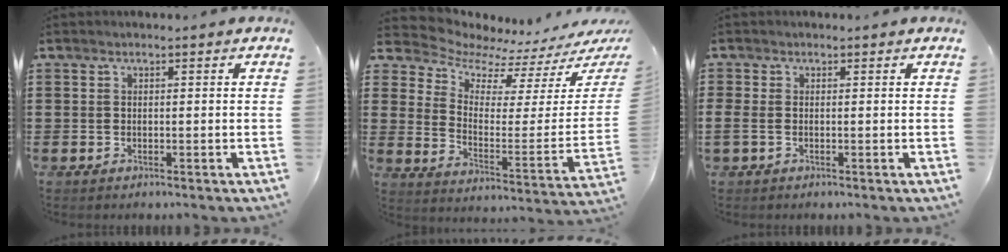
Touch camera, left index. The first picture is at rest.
{"total": 5.8, "force": [5.4, 1.7, 1.0], "torque": [-0.057, -0.056, 0.094]}
{"total": 1.0, "force": [-0.4, 0.3, 0.9], "torque": [-0.025, -0.005, -0.009]}